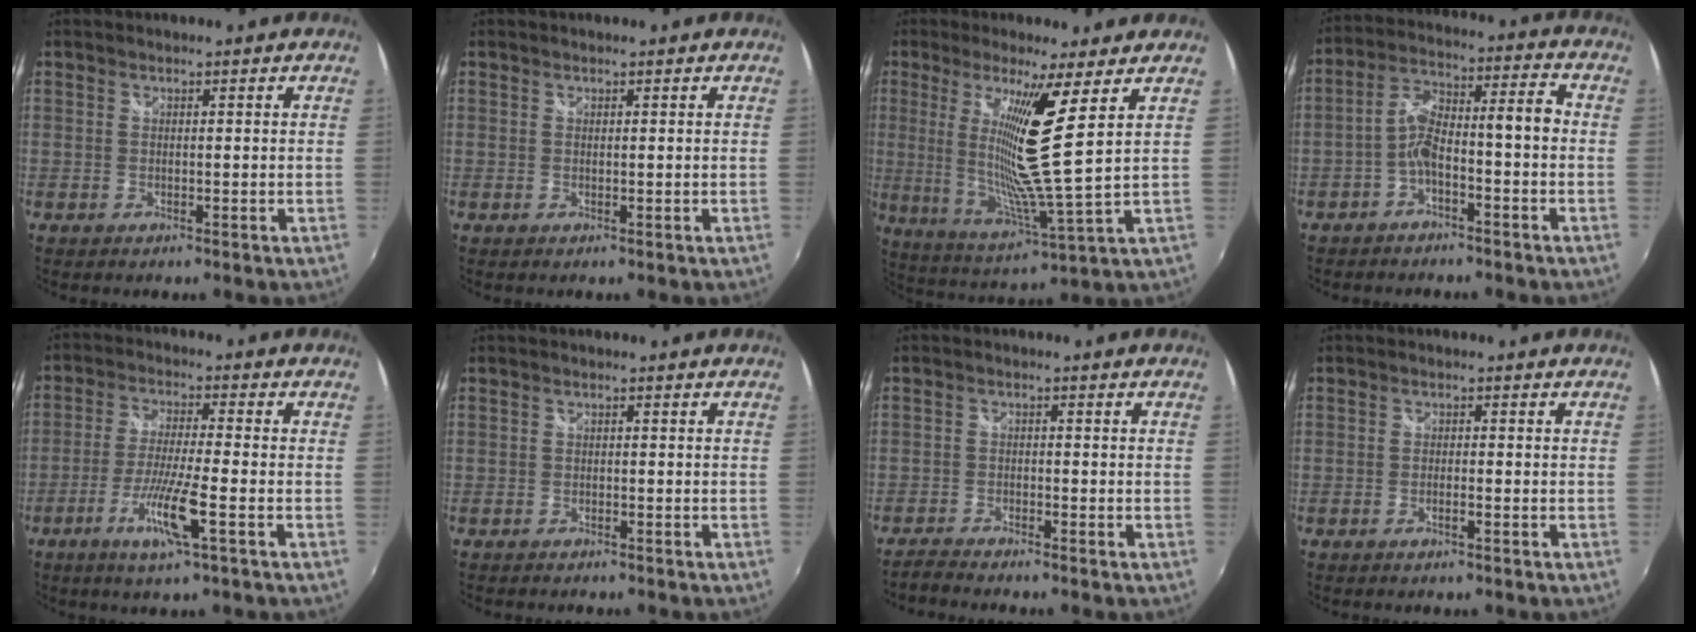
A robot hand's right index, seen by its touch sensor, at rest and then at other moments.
{"total": 0.6, "force": [0.2, -0.5, -0.3], "torque": [0.004, -0.002, 0.002]}
{"total": 13.3, "force": [5.1, -1.3, 12.3], "torque": [-0.214, -0.022, 0.098]}
{"total": 8.0, "force": [-2.9, 1.9, 7.2], "torque": [-0.143, 0.023, -0.046]}
{"total": 8.6, "force": [-3.8, -0.2, 7.8], "torque": [-0.159, -0.012, -0.073]}
{"total": 1.3, "force": [-1.0, 0.8, -0.1], "torque": [-0.005, -0.002, -0.017]}
{"total": 2.7, "force": [-2.7, 0.0, 0.4], "torque": [-0.017, -0.012, -0.055]}
{"total": 1.0, "force": [-0.5, -0.2, 0.8], "torque": [-0.015, 0.001, -0.011]}